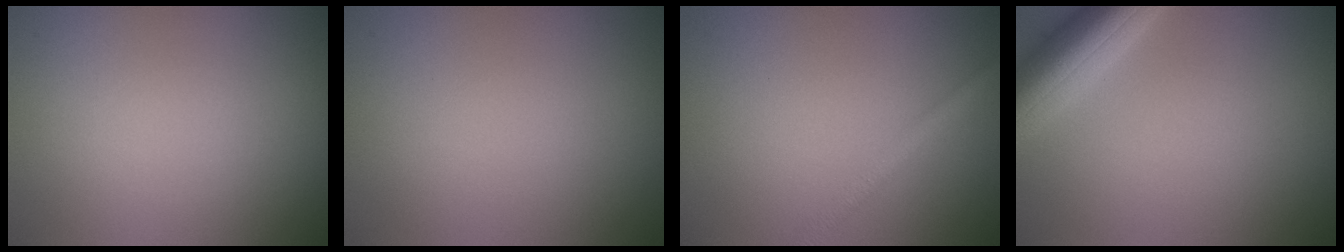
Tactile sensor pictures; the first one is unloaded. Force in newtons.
{"total": 0.0}
{"total": 1.6, "press": 1.6, "slide": 0.0}
{"total": 5.9, "press": 5.9, "slide": 0.4}